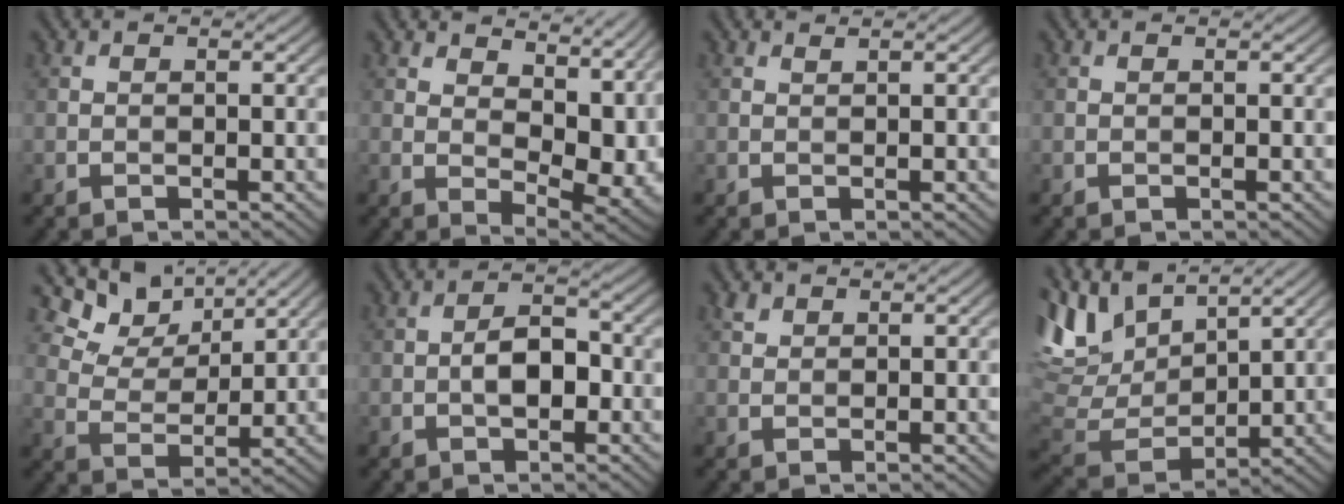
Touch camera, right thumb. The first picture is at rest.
{"total": 11.3, "force": [5.7, 5.1, 8.2], "torque": [-0.132, -0.008, 0.104]}
{"total": 0.5, "force": [0.5, -0.1, 0.2], "torque": [-0.005, 0.002, 0.011]}
{"total": 0.0}
{"total": 8.9, "force": [6.5, 4.2, 4.5], "torque": [-0.100, -0.015, 0.132]}
{"total": 4.1, "force": [-1.0, 2.2, 3.3], "torque": [-0.056, 0.007, -0.020]}
{"total": 1.0, "force": [0.8, 0.6, 0.3], "torque": [-0.007, 0.001, 0.015]}
{"total": 11.1, "force": [6.9, 5.3, 6.9], "torque": [-0.198, 0.022, 0.135]}